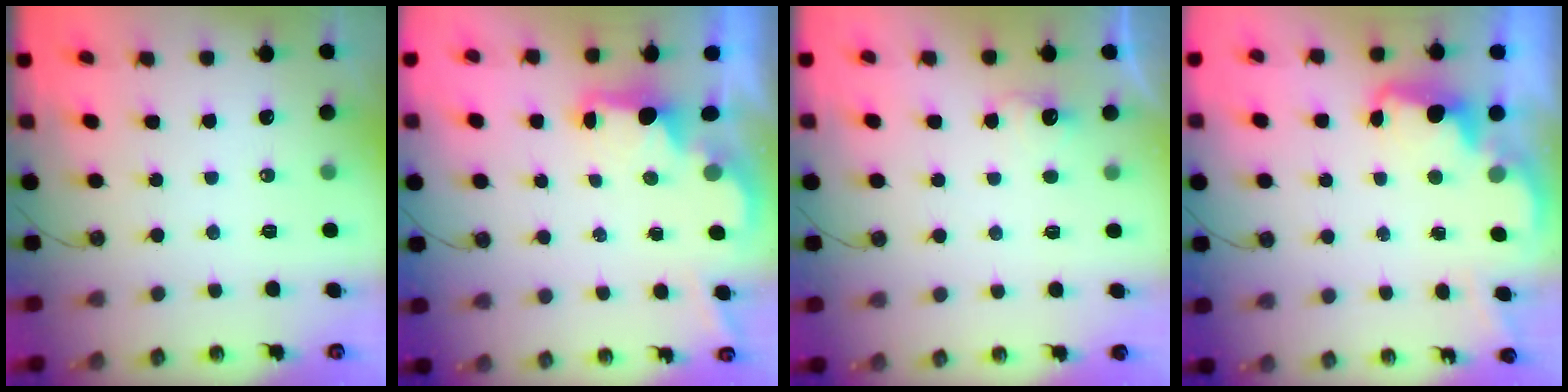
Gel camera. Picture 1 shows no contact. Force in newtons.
{"total": 1.9, "press": 1.8, "slide": 0.7}
{"total": 2.9, "press": 2.8, "slide": 0.9}
{"total": 2.4, "press": 2.4, "slide": 0.5}